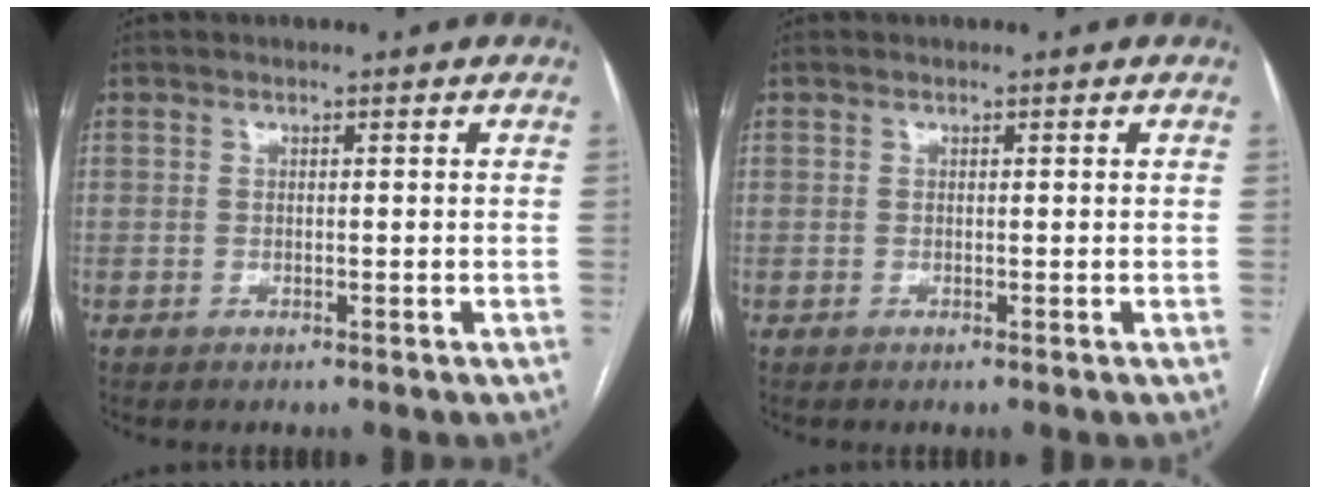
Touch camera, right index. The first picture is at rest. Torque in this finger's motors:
{"motor_torque": [-0.02, 0.08, 0.02, 0.00]}